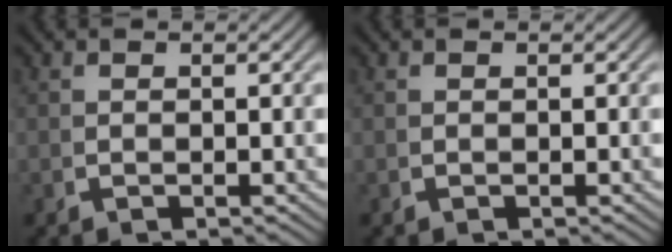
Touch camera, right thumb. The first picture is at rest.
{"total": 0.0}